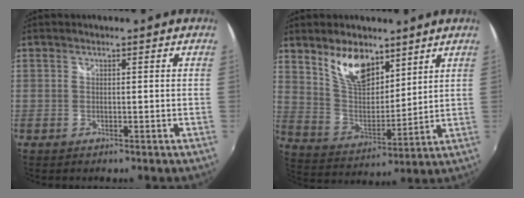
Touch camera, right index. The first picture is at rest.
{"total": 11.9, "force": [7.8, 5.9, 6.9], "torque": [-0.125, 0.006, 0.153]}